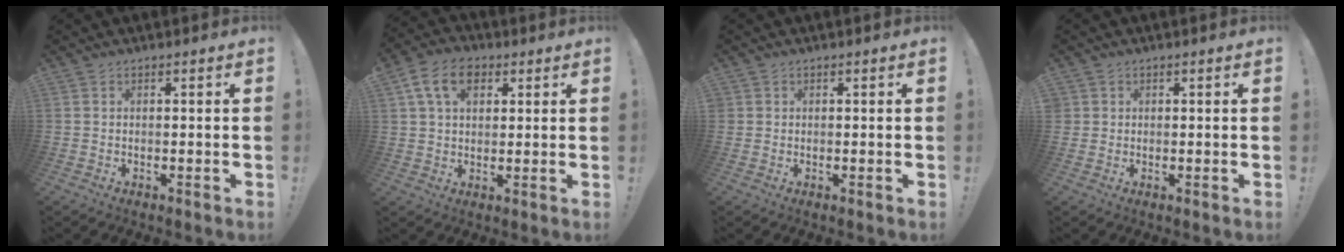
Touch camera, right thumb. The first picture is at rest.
{"total": 10.5, "force": [4.3, 6.8, 6.7], "torque": [-0.107, 0.005, 0.081]}
{"total": 0.9, "force": [0.3, 0.9, 0.0], "torque": [0.004, -0.001, 0.006]}
{"total": 1.5, "force": [0.6, 1.4, 0.1], "torque": [0.001, -0.003, 0.012]}